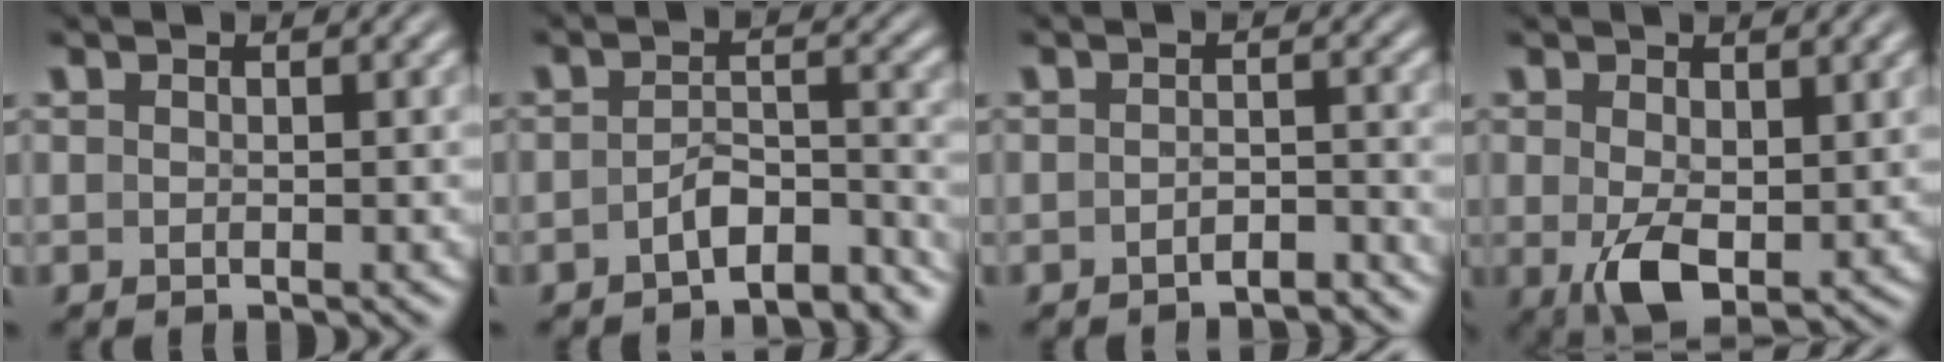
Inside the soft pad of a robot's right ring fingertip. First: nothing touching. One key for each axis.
{"total": 6.1, "fx": -5.6, "fy": 1.7, "fz": 1.9, "tx": -0.019, "ty": -0.017, "tz": -0.082}
{"total": 2.7, "fx": -2.6, "fy": 0.1, "fz": 0.5, "tx": -0.005, "ty": -0.004, "tz": -0.045}
{"total": 4.7, "fx": -1.4, "fy": 2.3, "fz": 3.8, "tx": -0.073, "ty": -0.034, "tz": -0.003}